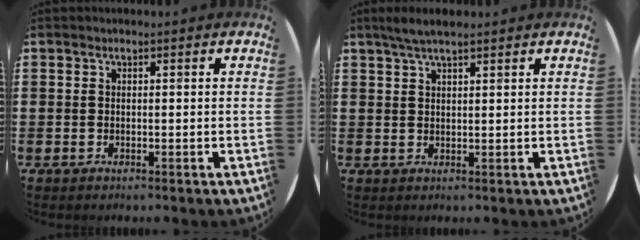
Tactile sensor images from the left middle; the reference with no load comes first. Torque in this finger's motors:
{"motor_torque": [0.56, -0.41, 0.07, 0.07]}